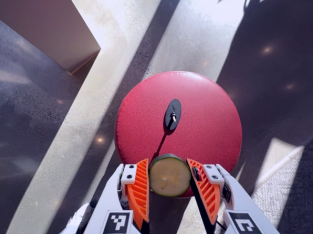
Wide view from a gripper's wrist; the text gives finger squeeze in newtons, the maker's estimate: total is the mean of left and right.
{"total": 9.5, "left": 9.6, "right": 9.4}